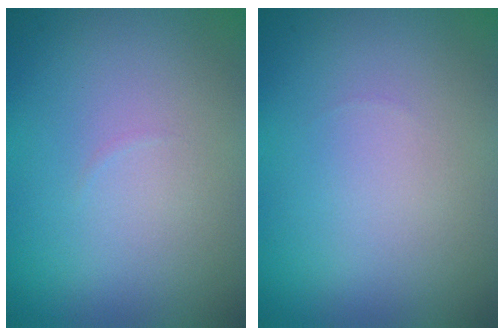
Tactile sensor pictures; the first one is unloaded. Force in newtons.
{"total": 0.0}